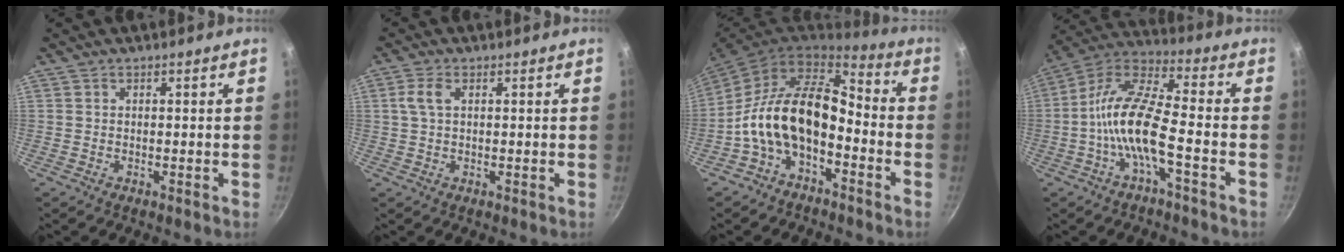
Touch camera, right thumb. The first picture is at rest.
{"total": 3.3, "force": [0.9, 1.7, 2.7], "torque": [-0.059, 0.008, 0.016]}
{"total": 15.6, "force": [-4.1, 9.2, 12.0], "torque": [-0.196, 0.056, -0.092]}
{"total": 13.2, "force": [-3.9, 3.9, 12.0], "torque": [-0.240, 0.043, -0.090]}